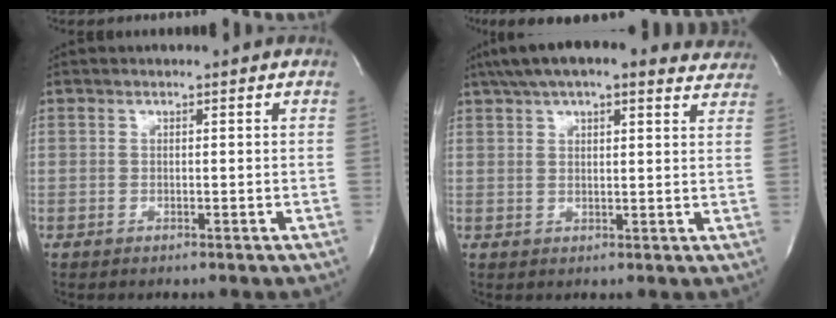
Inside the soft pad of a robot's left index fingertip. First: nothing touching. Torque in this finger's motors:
{"motor_torque": [1.22, -0.92, 0.52, 0.14]}